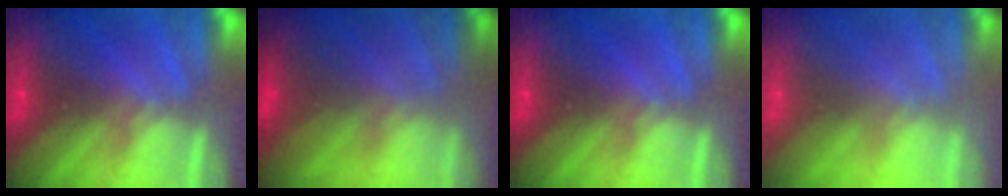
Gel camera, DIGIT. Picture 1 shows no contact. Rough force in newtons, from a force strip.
{"total": 3.1}
{"total": 0.0}
{"total": 7.1}